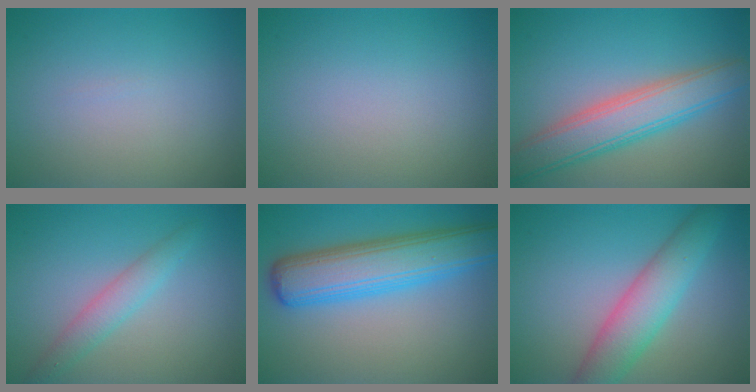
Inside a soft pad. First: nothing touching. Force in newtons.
{"total": 0.0}
{"total": 6.0, "press": 6.0, "slide": 0.3}
{"total": 2.3, "press": 2.3, "slide": 0.1}
{"total": 7.8, "press": 7.8, "slide": 0.2}
{"total": 5.3, "press": 5.3, "slide": 0.1}